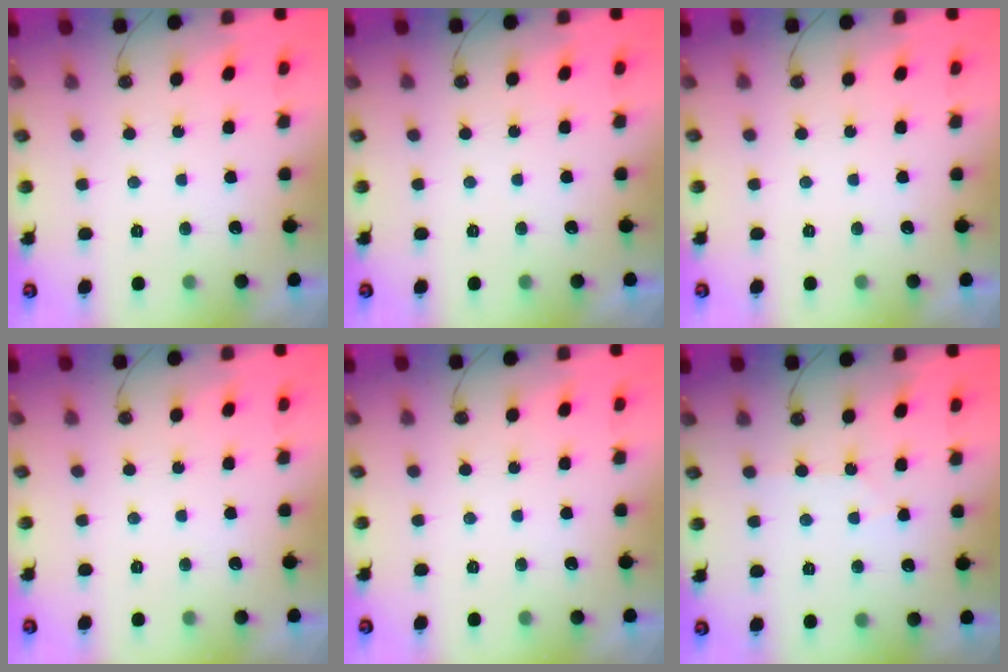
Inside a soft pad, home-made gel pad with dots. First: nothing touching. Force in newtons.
{"total": 0.0}
{"total": 0.6, "press": 0.1, "slide": 0.5}
{"total": 0.0}
{"total": 0.0}
{"total": 3.9, "press": 3.8, "slide": 0.6}